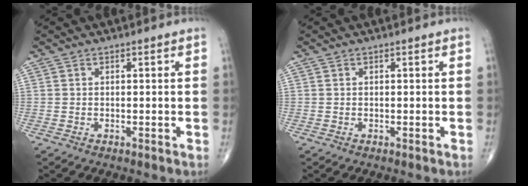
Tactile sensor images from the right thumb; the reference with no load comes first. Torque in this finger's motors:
{"motor_torque": [-0.11, 0.12, 0.00, 0.00, 0.00]}